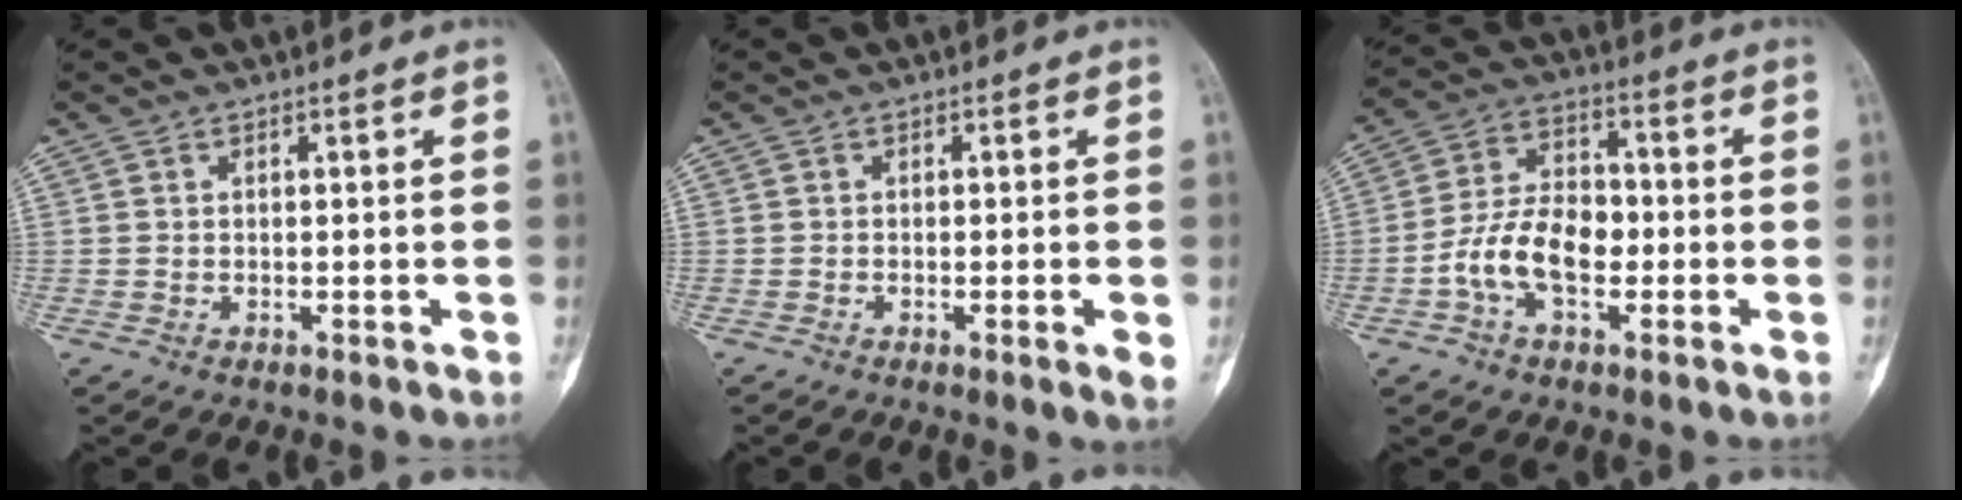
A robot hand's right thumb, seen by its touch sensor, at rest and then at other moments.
{"total": 2.7, "force": [-0.6, 0.3, 2.6], "torque": [-0.044, -0.008, -0.009]}
{"total": 11.0, "force": [-2.8, 6.6, 8.3], "torque": [-0.149, 0.032, -0.059]}